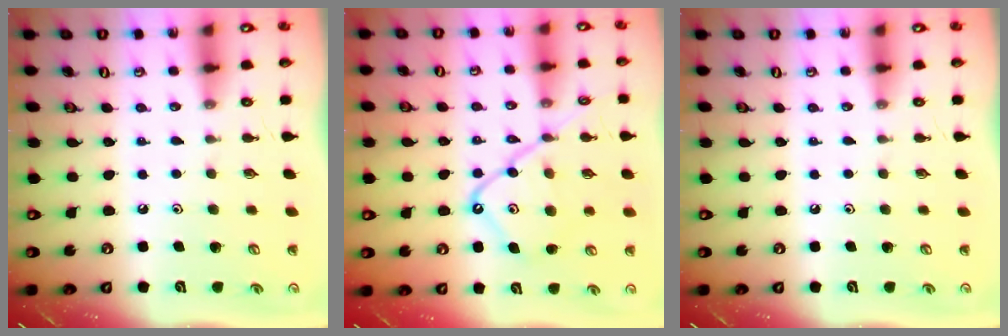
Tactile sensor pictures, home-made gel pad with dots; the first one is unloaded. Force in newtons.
{"total": 15.3, "press": 15.2, "slide": 1.6}
{"total": 0.0}